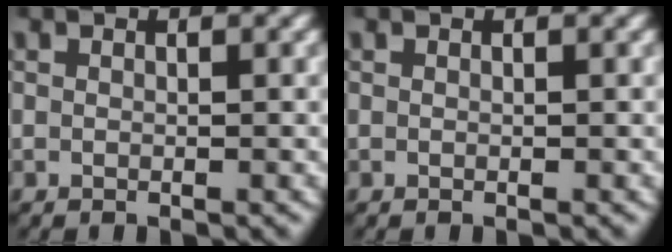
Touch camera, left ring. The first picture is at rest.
{"total": 0.0}